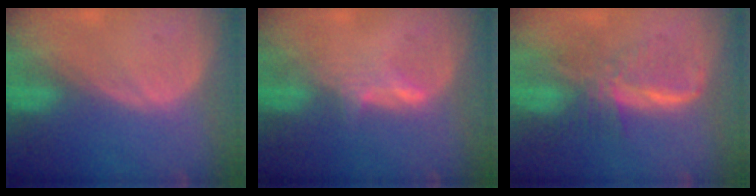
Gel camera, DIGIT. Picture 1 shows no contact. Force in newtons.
{"total": 2.6, "press": 2.5, "slide": 0.3}
{"total": 6.9, "press": 6.4, "slide": 2.7}